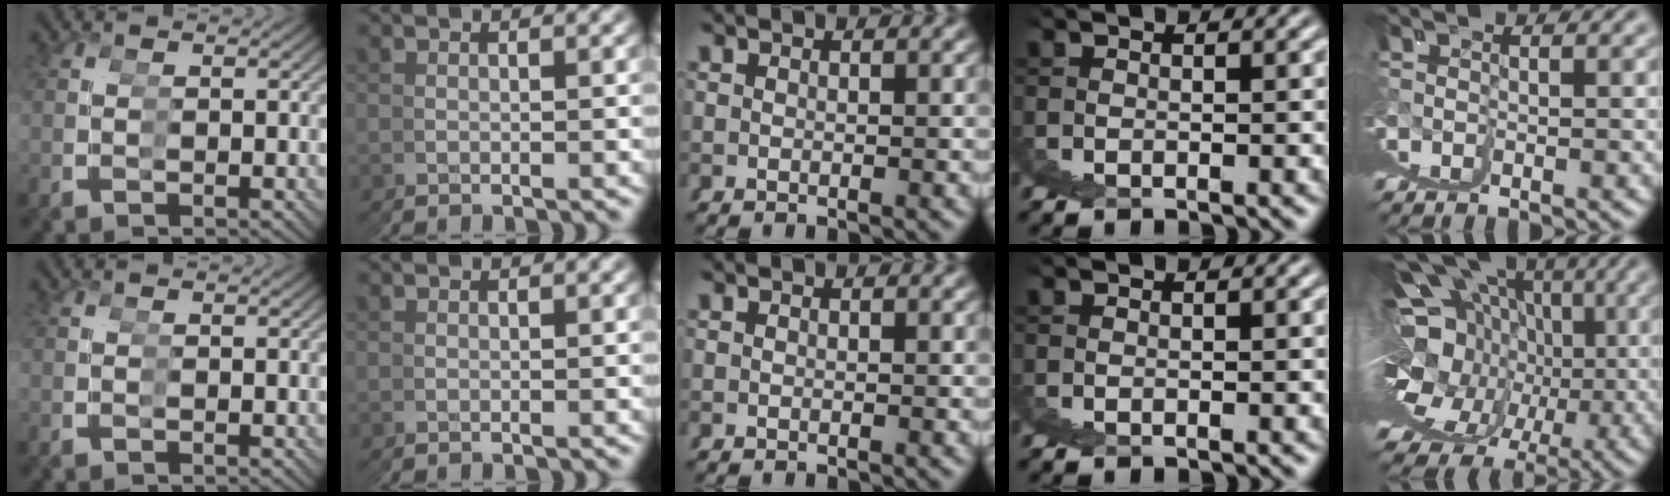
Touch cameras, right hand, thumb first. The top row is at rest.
{"little": {"total": 15.4, "force": [3.0, 9.3, 12.0], "torque": [-0.156, -0.006, 0.061]}}